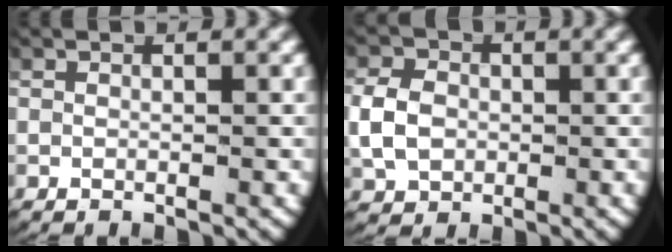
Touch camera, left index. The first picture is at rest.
{"total": 3.7, "force": [-0.2, 3.1, 2.1], "torque": [-0.051, -0.005, 0.001]}